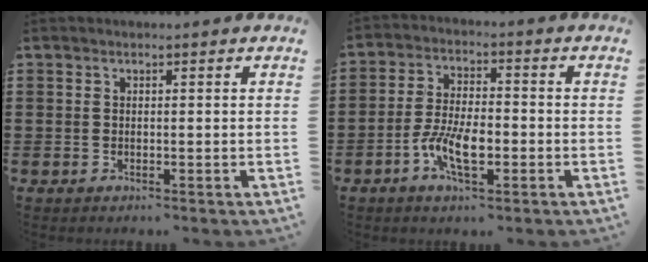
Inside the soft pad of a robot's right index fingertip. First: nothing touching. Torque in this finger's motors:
{"motor_torque": [1.05, 1.09, 0.27, 0.07]}